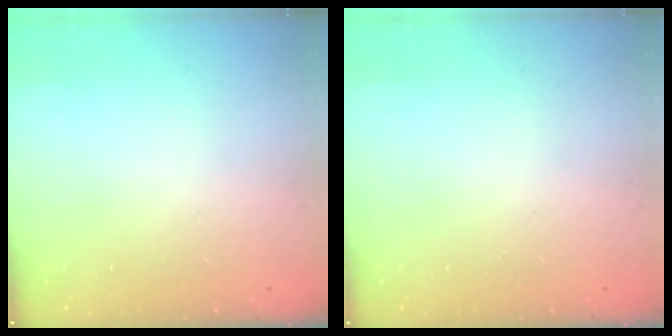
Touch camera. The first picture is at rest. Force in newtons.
{"total": 0.0}